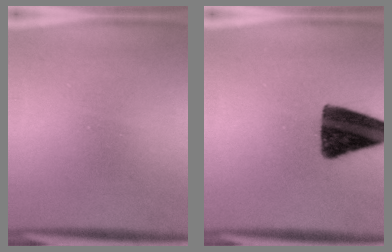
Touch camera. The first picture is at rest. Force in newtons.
{"total": 13.8}